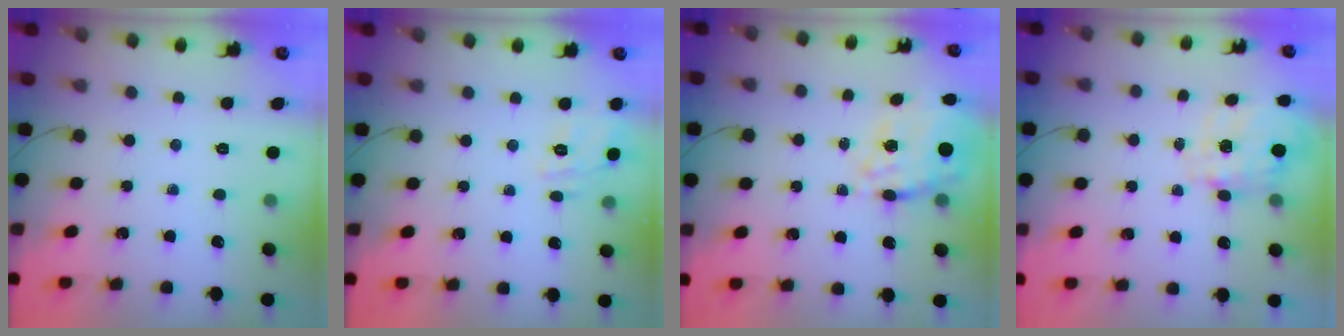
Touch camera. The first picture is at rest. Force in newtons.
{"total": 6.1, "press": 5.9, "slide": 1.6}
{"total": 11.2, "press": 10.4, "slide": 4.3}
{"total": 3.6, "press": 3.5, "slide": 1.0}